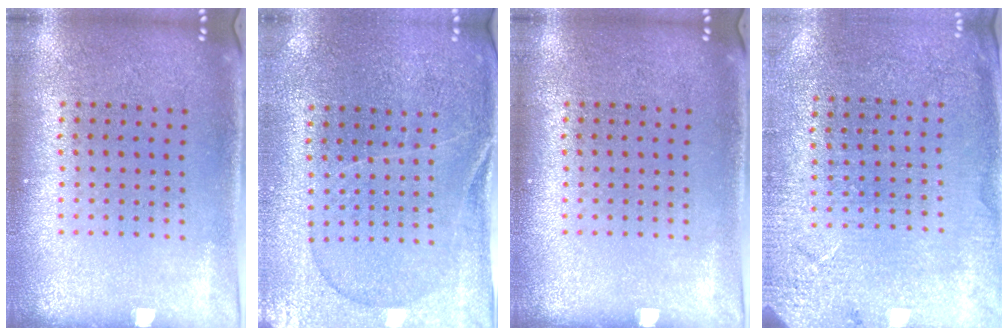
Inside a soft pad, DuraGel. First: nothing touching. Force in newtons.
{"total": 0.8, "press": 0.6, "slide": 0.5}
{"total": 0.0}
{"total": 2.6, "press": 2.6, "slide": 0.4}